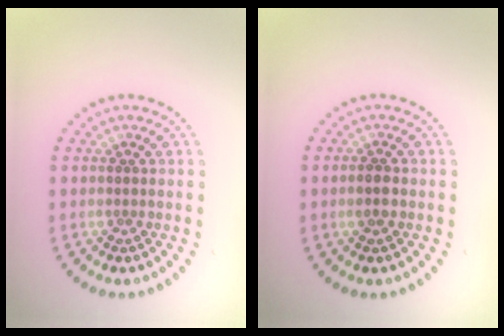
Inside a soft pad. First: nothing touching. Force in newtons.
{"total": 1.4, "press": 1.4, "slide": 0.3}